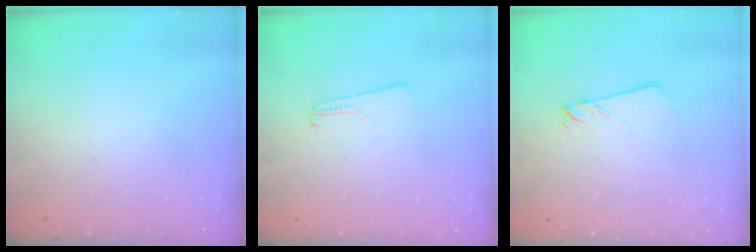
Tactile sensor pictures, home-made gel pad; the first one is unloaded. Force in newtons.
{"total": 2.8, "press": 2.8, "slide": 0.4}
{"total": 2.8, "press": 2.8, "slide": 0.3}